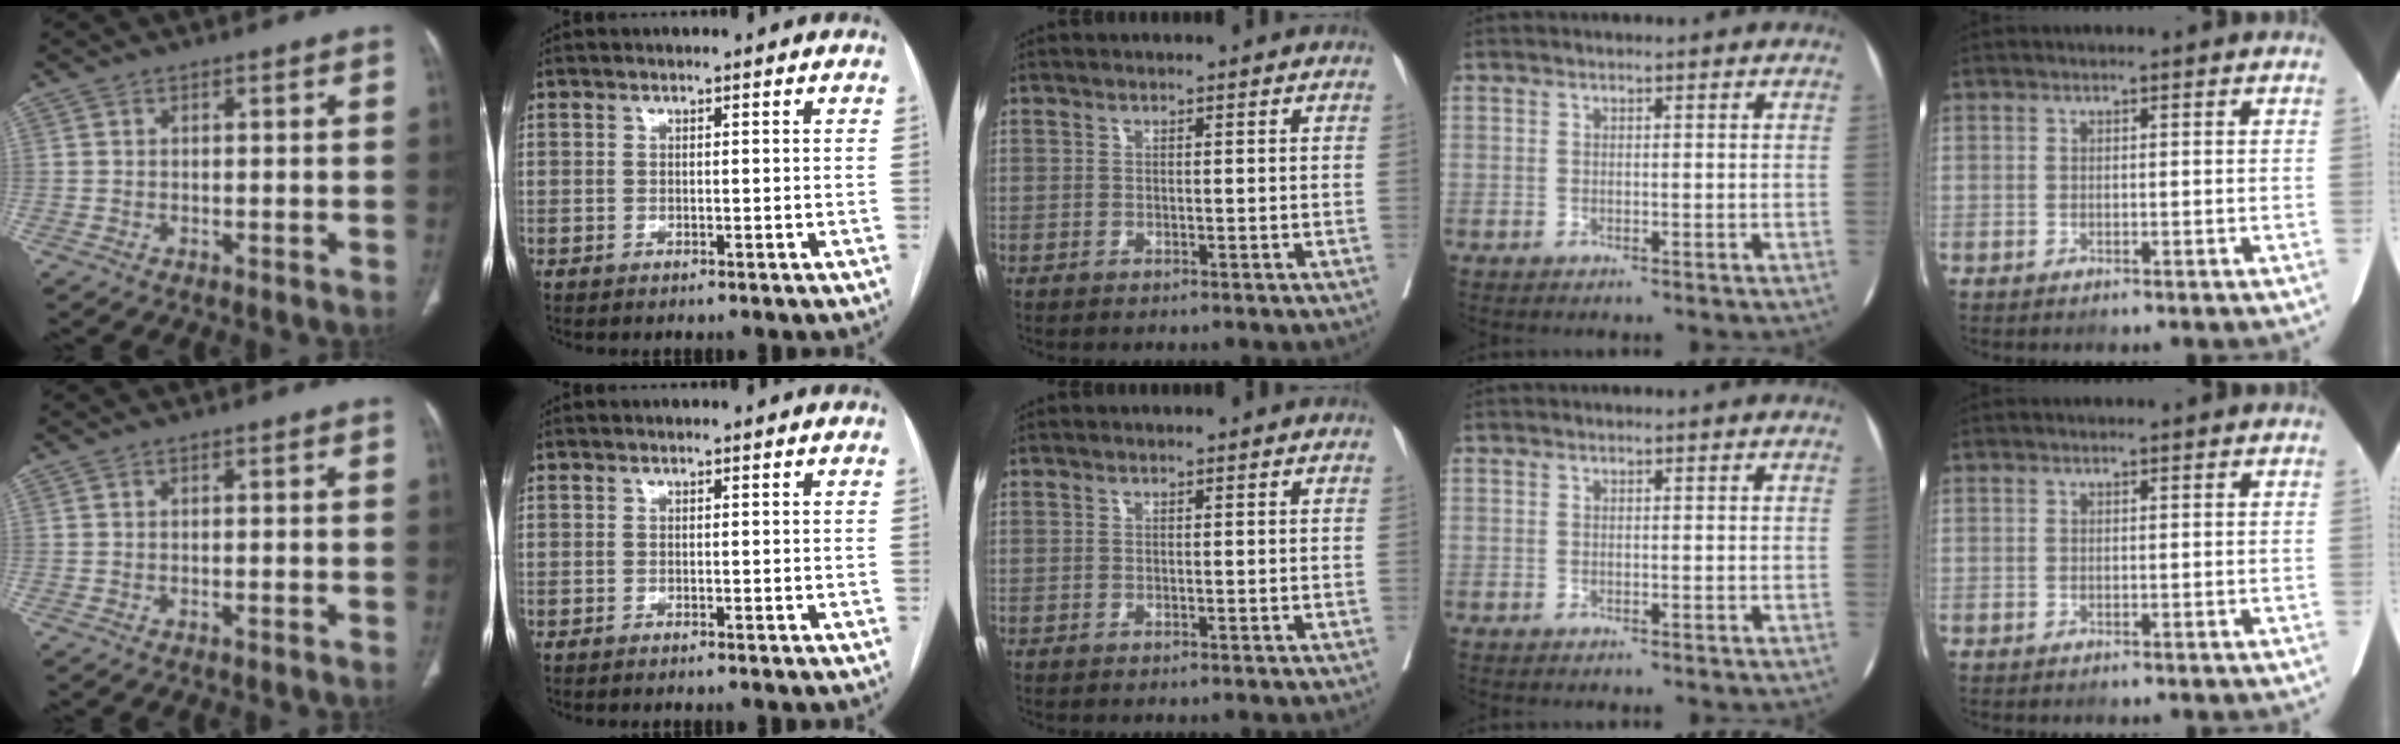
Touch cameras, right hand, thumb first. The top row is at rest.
{"thumb": {"total": 0.6, "force": [-0.5, 0.0, 0.3], "torque": [-0.012, 0.003, -0.004]}, "index": {"total": 1.1, "force": [-1.0, -0.1, 0.5], "torque": [-0.006, -0.001, -0.012]}}